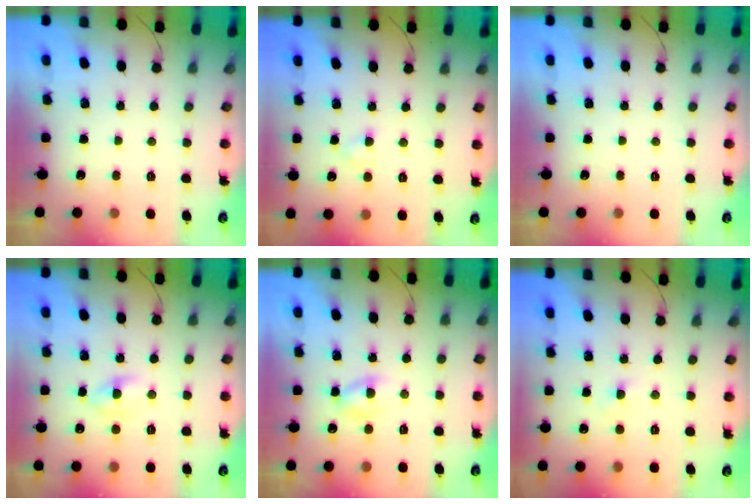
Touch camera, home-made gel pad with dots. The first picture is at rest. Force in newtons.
{"total": 2.5, "press": 2.3, "slide": 1.0}
{"total": 0.0}
{"total": 2.8, "press": 2.6, "slide": 1.2}
{"total": 2.5, "press": 2.2, "slide": 1.1}
{"total": 1.9, "press": 1.6, "slide": 1.0}